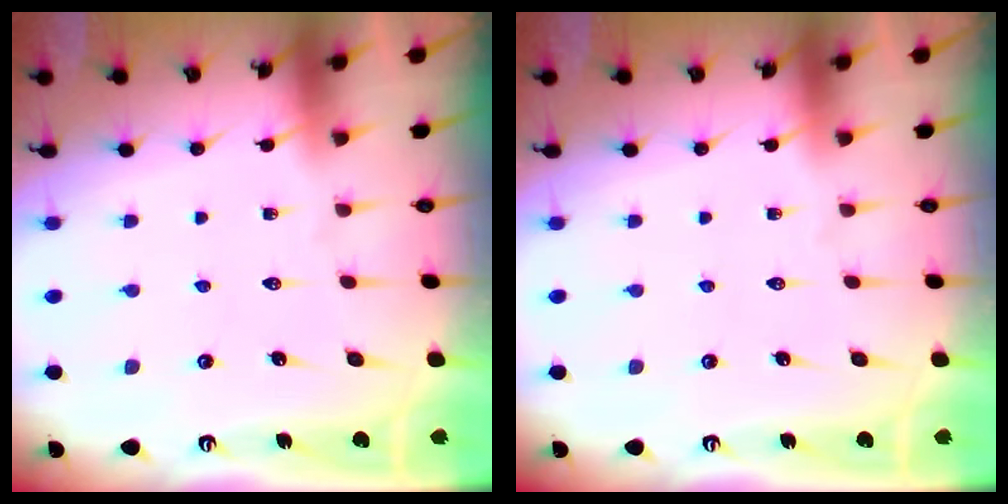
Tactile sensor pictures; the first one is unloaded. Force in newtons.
{"total": 0.0}